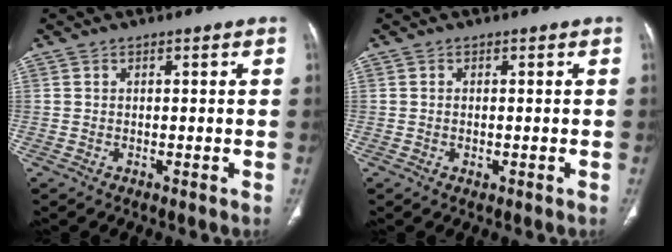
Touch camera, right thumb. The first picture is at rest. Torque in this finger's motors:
{"motor_torque": [-0.23, -0.05, -0.19, 0.18, 0.04]}